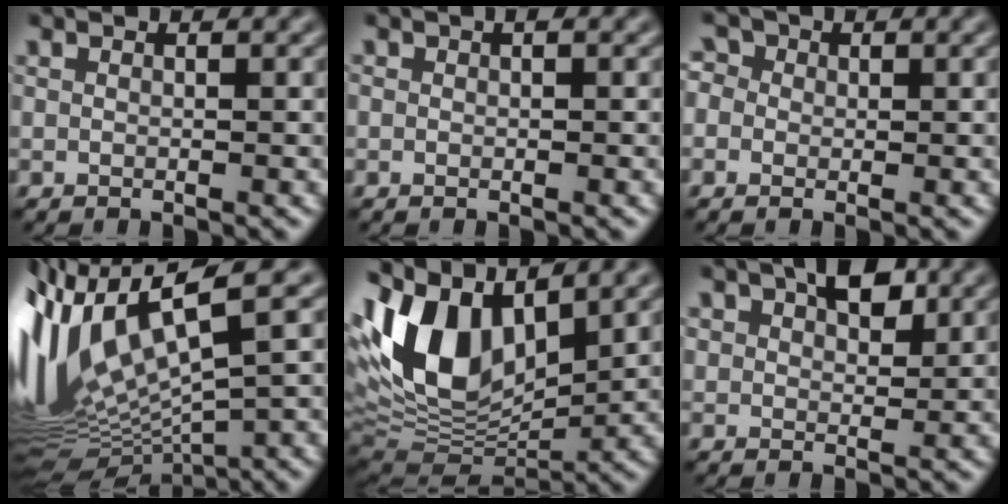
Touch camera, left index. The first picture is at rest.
{"total": 0.5, "force": [-0.1, 0.4, 0.4], "torque": [-0.008, 0.003, 0.001]}
{"total": 2.9, "force": [1.0, 2.4, 1.2], "torque": [-0.017, 0.022, -0.007]}
{"total": 11.1, "force": [1.4, 3.8, 10.3], "torque": [-0.225, 0.011, 0.042]}
{"total": 12.5, "force": [4.0, 7.0, 9.6], "torque": [-0.199, 0.009, 0.069]}
{"total": 4.1, "force": [1.9, 2.6, 2.5], "torque": [-0.041, 0.004, 0.029]}